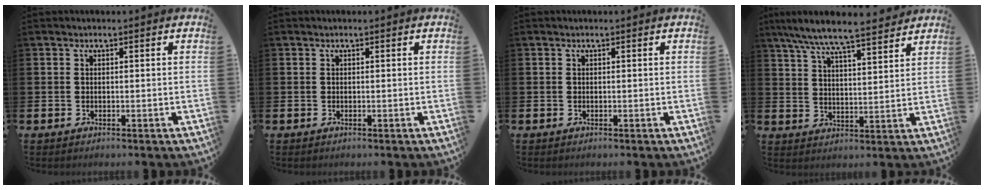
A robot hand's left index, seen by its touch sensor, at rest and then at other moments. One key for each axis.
{"total": 0.0}
{"total": 0.0}
{"total": 7.8, "fx": 7.4, "fy": 0.5, "fz": 2.5, "tx": -0.071, "ty": -0.044, "tz": 0.129}